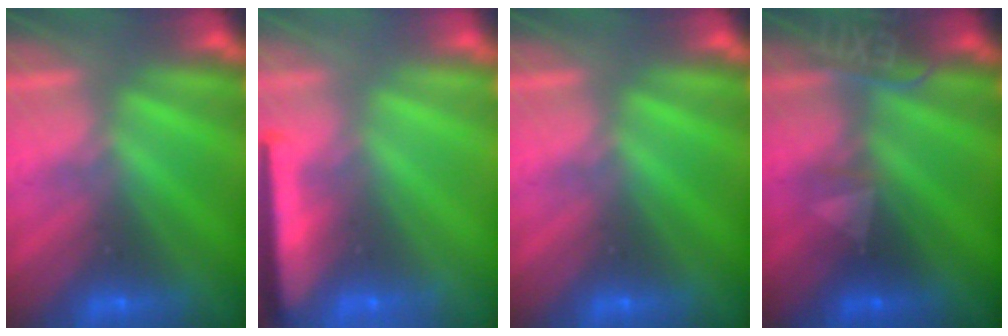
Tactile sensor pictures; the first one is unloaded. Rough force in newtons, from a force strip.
{"total": 9.0}
{"total": 0.0}
{"total": 2.4}